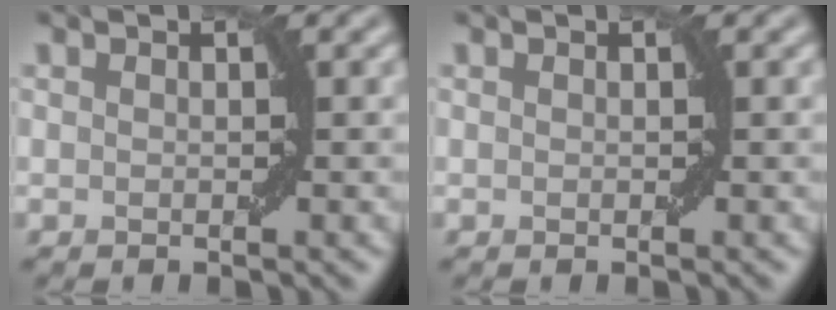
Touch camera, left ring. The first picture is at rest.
{"total": 0.0}